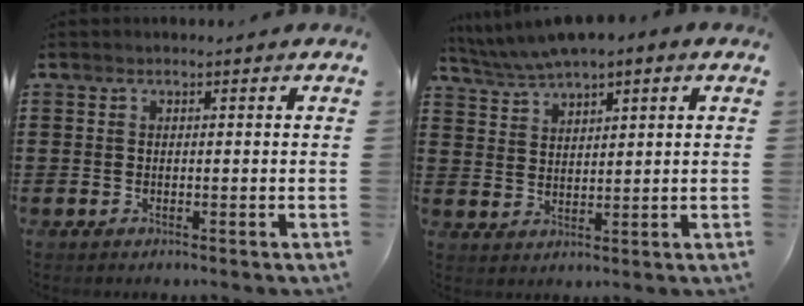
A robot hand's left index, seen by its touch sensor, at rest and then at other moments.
{"total": 3.1, "force": [2.8, 0.6, 1.0], "torque": [-0.033, -0.008, 0.048]}